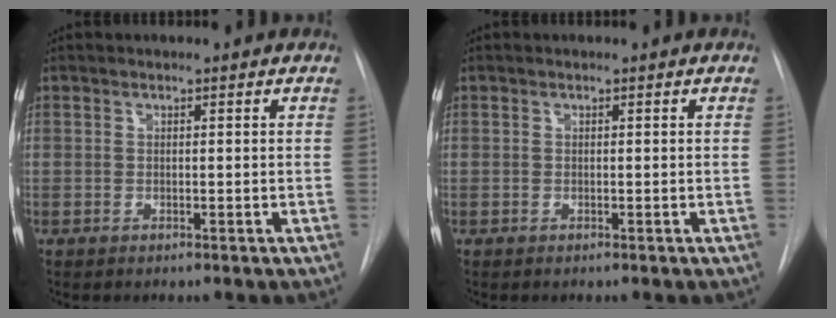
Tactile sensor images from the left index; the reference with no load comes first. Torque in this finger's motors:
{"motor_torque": [0.22, -0.41, 0.01, 0.01]}